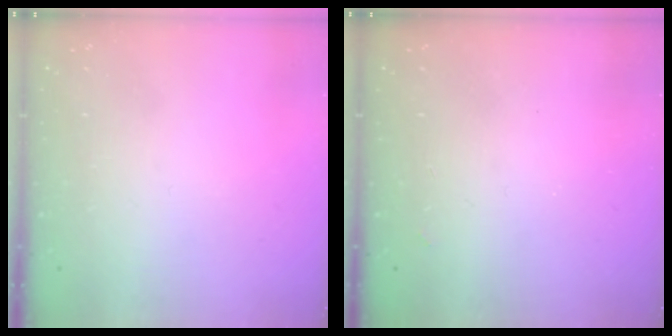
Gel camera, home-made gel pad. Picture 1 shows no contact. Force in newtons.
{"total": 1.1, "press": 1.0, "slide": 0.3}